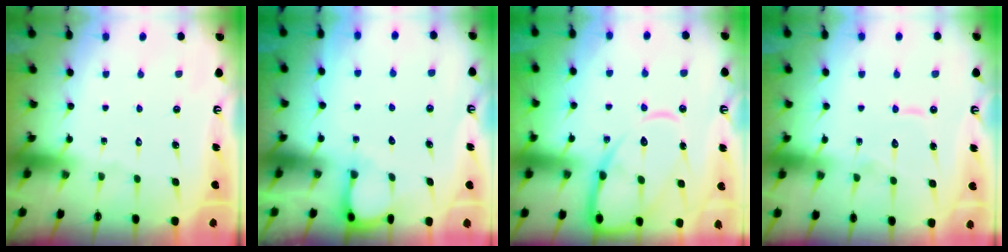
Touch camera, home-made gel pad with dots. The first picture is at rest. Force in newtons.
{"total": 2.9, "press": 2.9, "slide": 0.4}
{"total": 13.6, "press": 13.6, "slide": 1.3}
{"total": 7.4, "press": 7.3, "slide": 0.7}